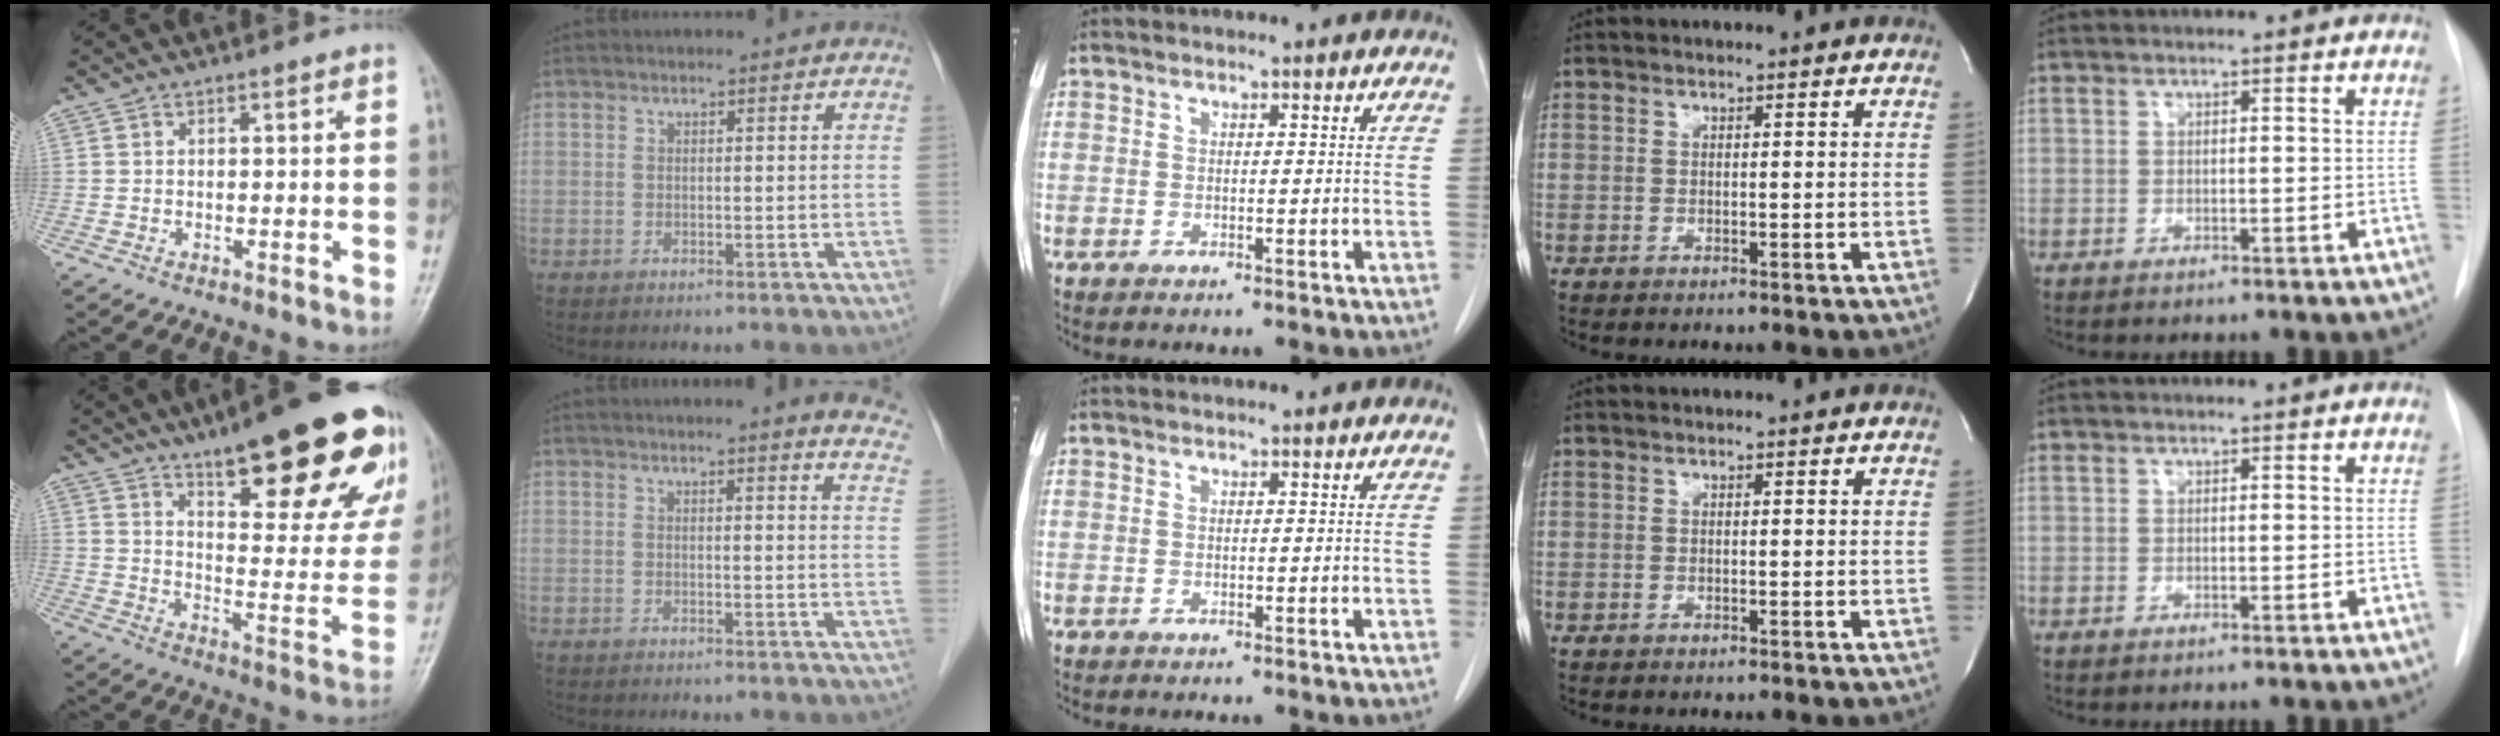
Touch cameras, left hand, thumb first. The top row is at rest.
{"thumb": {"total": 28.5, "force": [17.0, 8.3, 21.2], "torque": [-0.244, -0.056, 0.241]}, "index": {"total": 9.1, "force": [8.3, 0.2, 3.7], "torque": [-0.024, -0.045, 0.060]}}